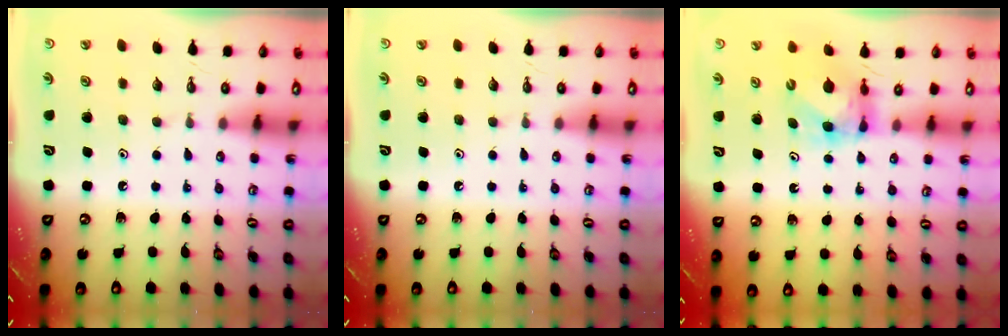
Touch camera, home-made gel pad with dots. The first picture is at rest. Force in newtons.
{"total": 0.0}
{"total": 5.4, "press": 5.4, "slide": 0.5}